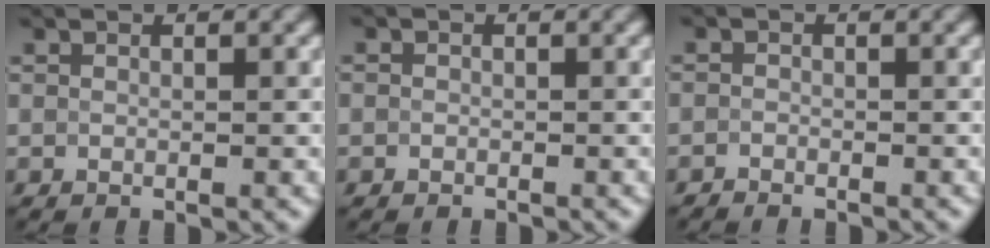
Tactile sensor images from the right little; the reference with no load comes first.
{"total": 1.2, "force": [-0.4, 1.1, -0.5], "torque": [0.025, 0.000, -0.010]}
{"total": 1.6, "force": [-1.2, 0.9, -0.5], "torque": [0.025, 0.001, -0.025]}